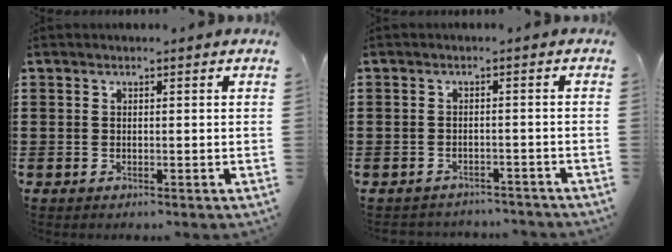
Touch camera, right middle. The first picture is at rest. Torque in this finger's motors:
{"motor_torque": [0.24, 0.23, 0.00, 0.01]}